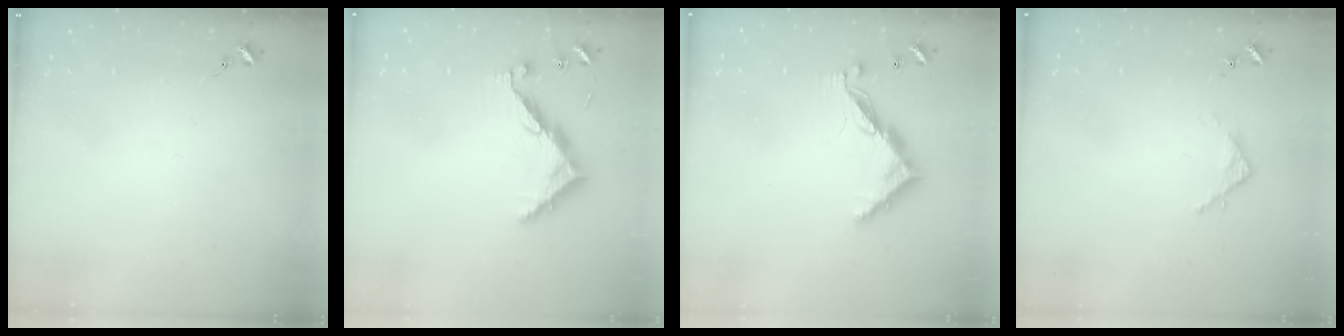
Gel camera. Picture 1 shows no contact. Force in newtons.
{"total": 9.3, "press": 9.3, "slide": 0.3}
{"total": 9.9, "press": 9.9, "slide": 0.2}
{"total": 3.1, "press": 3.1, "slide": 0.4}